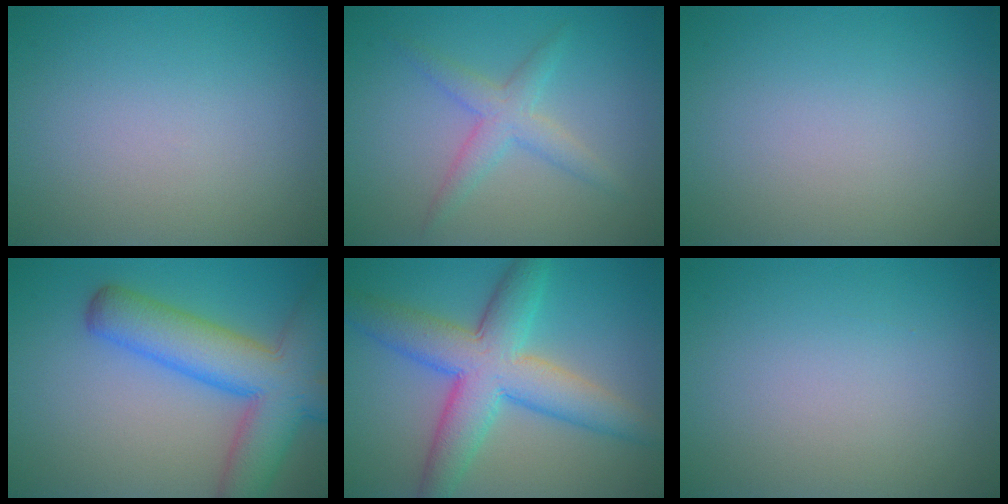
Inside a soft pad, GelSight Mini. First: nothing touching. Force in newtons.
{"total": 2.8, "press": 2.8, "slide": 0.1}
{"total": 0.0}
{"total": 9.3, "press": 9.3, "slide": 0.7}
{"total": 8.4, "press": 8.4, "slide": 0.3}
{"total": 0.0}